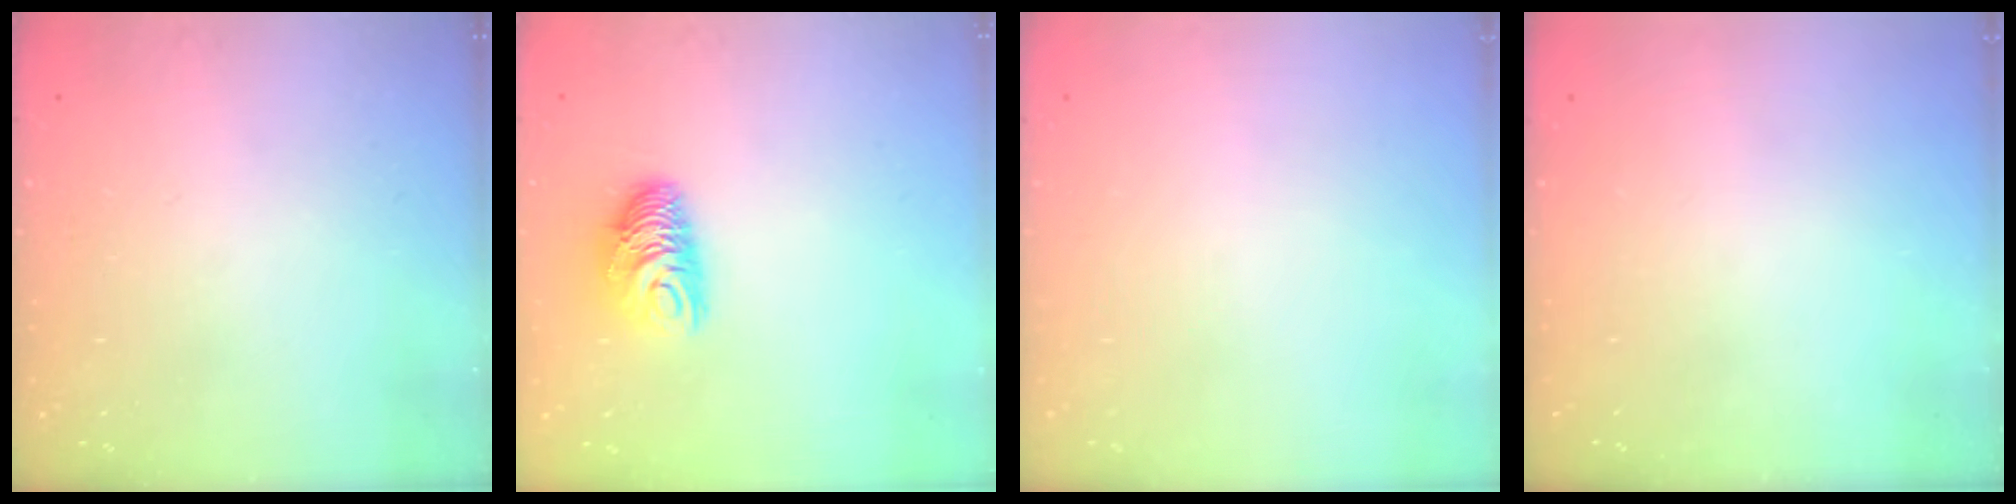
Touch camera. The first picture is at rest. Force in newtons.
{"total": 9.4, "press": 9.3, "slide": 0.6}
{"total": 0.0}
{"total": 0.0}